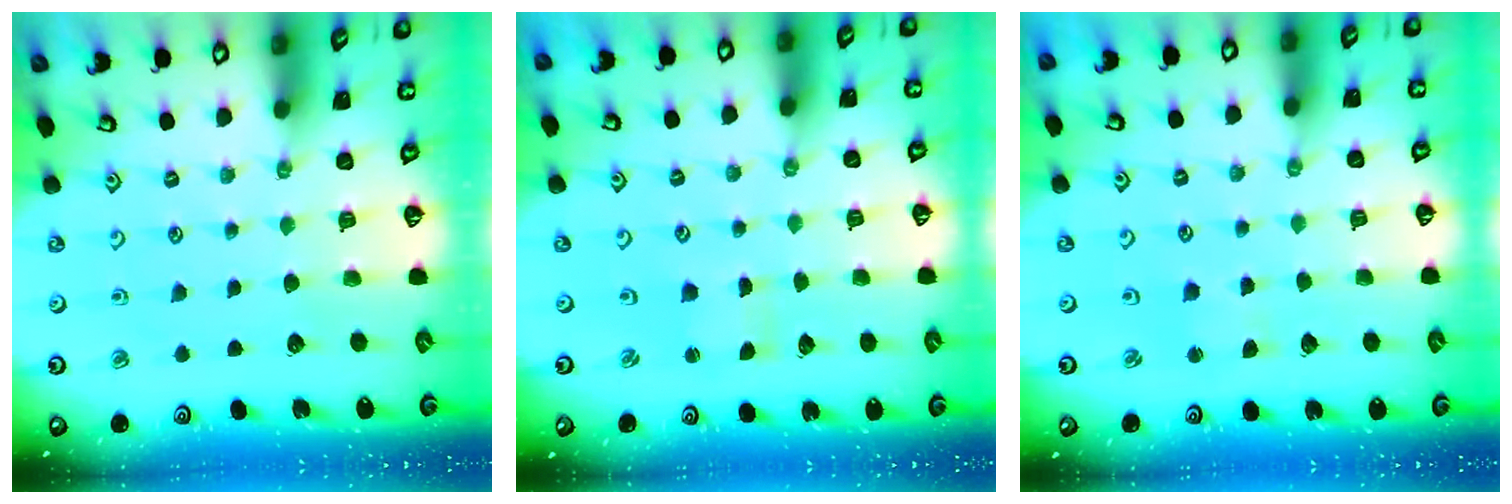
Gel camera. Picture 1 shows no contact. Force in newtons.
{"total": 1.5, "press": 1.5, "slide": 0.1}
{"total": 2.0, "press": 1.9, "slide": 0.6}